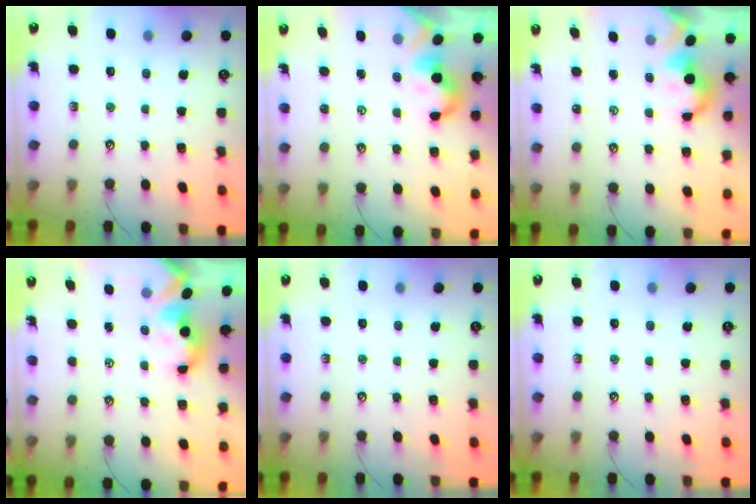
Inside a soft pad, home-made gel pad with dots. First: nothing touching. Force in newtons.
{"total": 2.0, "press": 1.9, "slide": 0.5}
{"total": 2.4, "press": 2.4, "slide": 0.3}
{"total": 1.6, "press": 1.4, "slide": 0.7}
{"total": 0.0}
{"total": 0.0}